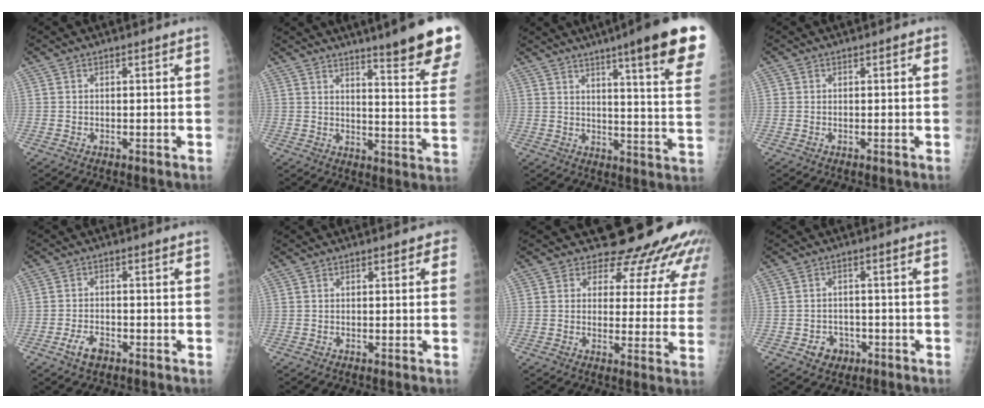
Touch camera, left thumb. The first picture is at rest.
{"total": 17.1, "force": [12.8, 1.2, 11.3], "torque": [-0.118, -0.084, 0.160]}
{"total": 20.7, "force": [13.2, 1.9, 15.8], "torque": [-0.190, -0.060, 0.163]}
{"total": 0.8, "force": [0.1, 0.7, 0.3], "torque": [0.006, 0.002, -0.004]}
{"total": 3.8, "force": [-2.3, 2.0, 2.3], "torque": [-0.045, 0.013, -0.039]}
{"total": 1.3, "force": [0.5, 0.8, 0.9], "torque": [0.006, 0.002, -0.001]}
{"total": 15.2, "force": [13.1, 6.5, 4.3], "torque": [-0.008, -0.078, 0.136]}
{"total": 4.1, "force": [-1.9, 3.4, 1.3], "torque": [0.001, 0.014, -0.024]}